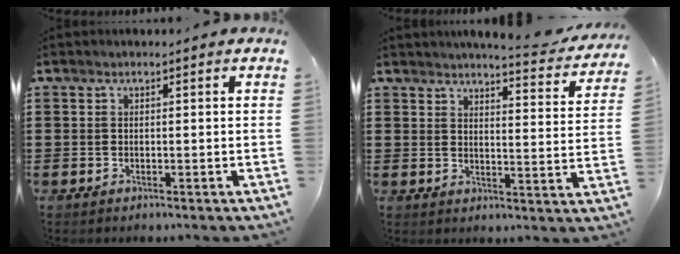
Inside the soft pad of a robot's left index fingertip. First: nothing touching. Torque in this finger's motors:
{"motor_torque": [2.14, 0.00, 0.34, 0.08]}